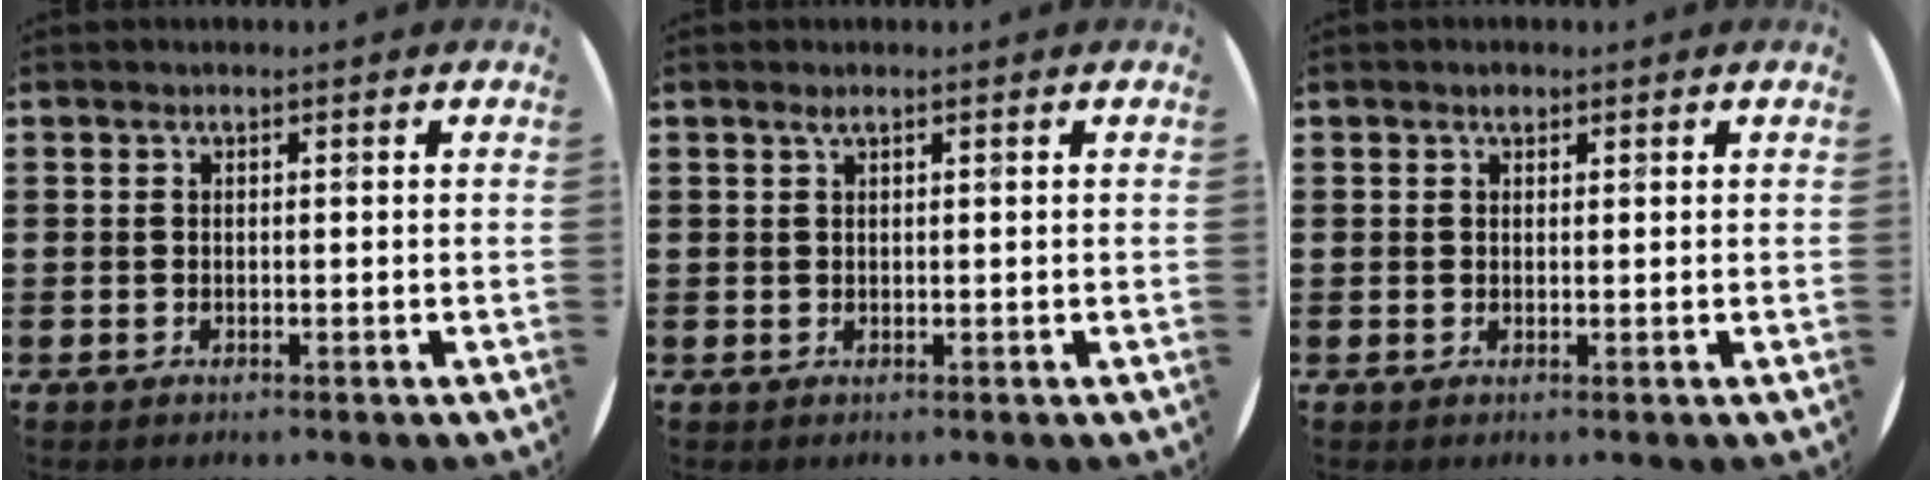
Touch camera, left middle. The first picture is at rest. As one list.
[{"total": 0.6, "force": [0.4, 0.0, 0.5], "torque": [-0.009, 0.000, 0.007]}, {"total": 0.8, "force": [0.6, 0.5, 0.3], "torque": [0.000, -0.002, 0.010]}]